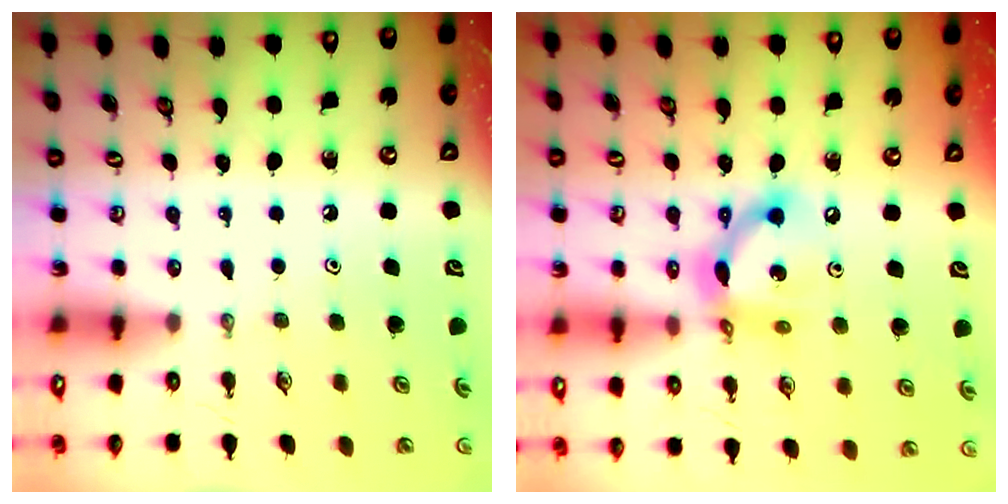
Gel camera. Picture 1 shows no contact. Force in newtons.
{"total": 12.9, "press": 12.8, "slide": 1.0}